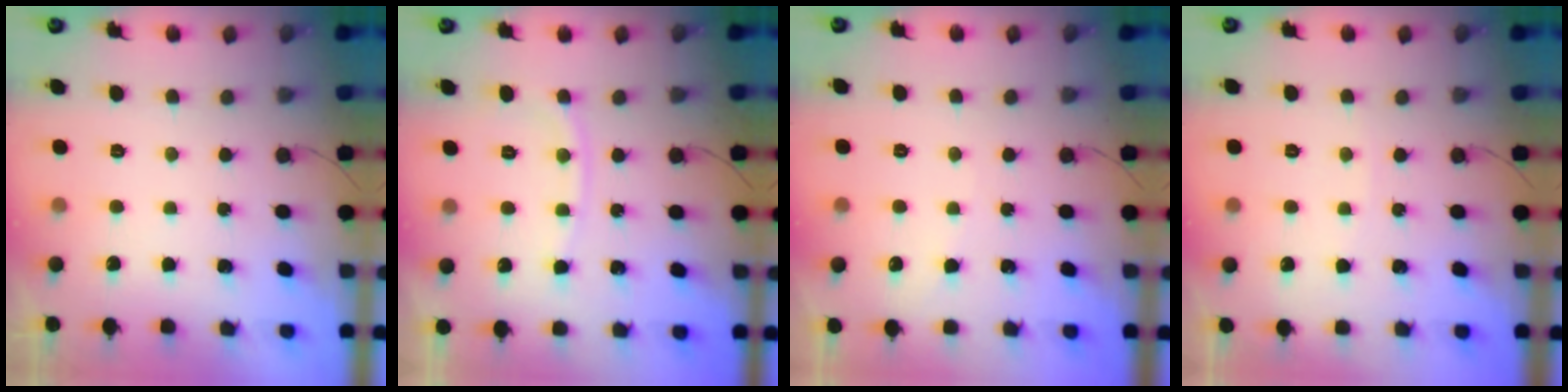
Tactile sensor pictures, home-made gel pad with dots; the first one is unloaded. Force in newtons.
{"total": 6.9, "press": 6.9, "slide": 1.1}
{"total": 2.4, "press": 2.4, "slide": 0.3}
{"total": 2.4, "press": 2.3, "slide": 0.3}